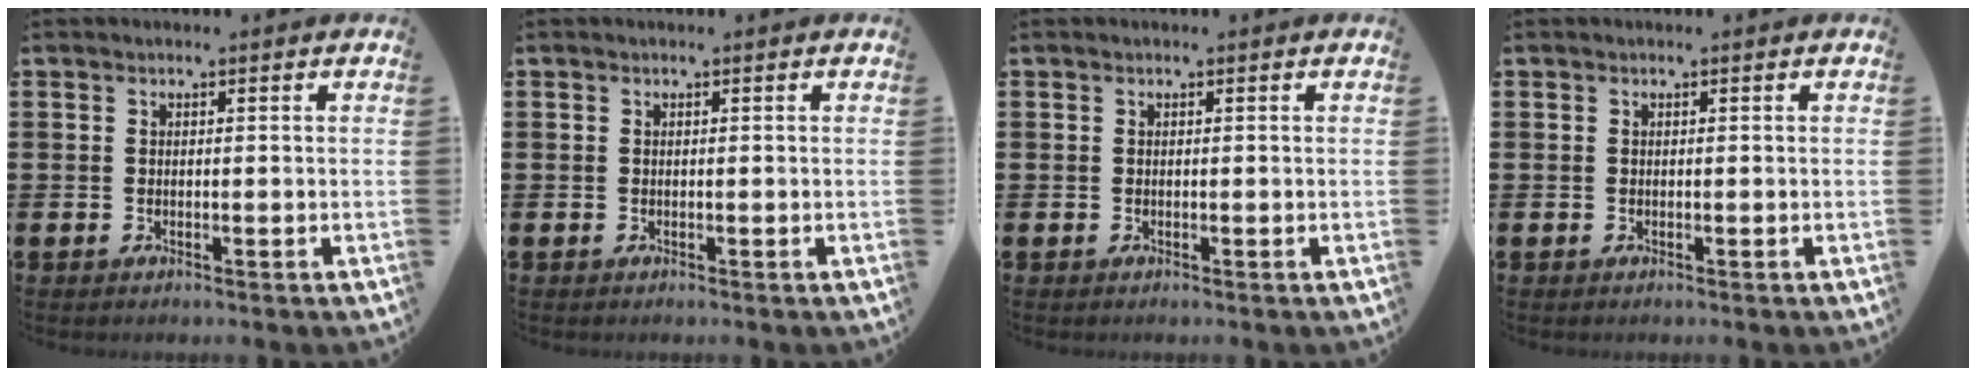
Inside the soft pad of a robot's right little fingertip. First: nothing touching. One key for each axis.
{"total": 0.0}
{"total": 0.0}
{"total": 0.0}